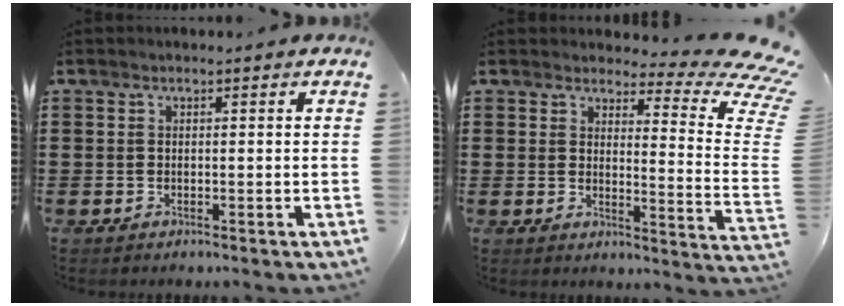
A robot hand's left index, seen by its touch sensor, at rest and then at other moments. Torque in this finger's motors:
{"motor_torque": [0.17, -0.76, -0.23, -0.13]}